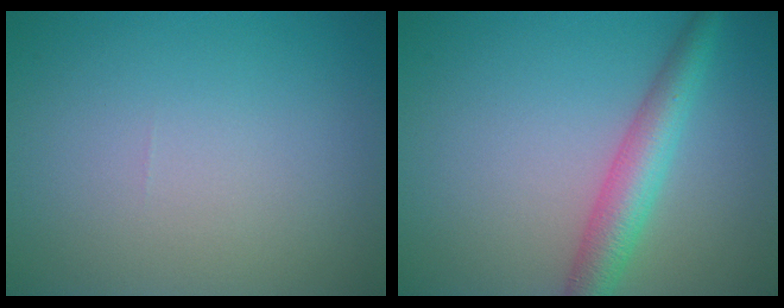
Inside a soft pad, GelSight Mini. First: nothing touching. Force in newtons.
{"total": 4.2, "press": 4.2, "slide": 0.2}